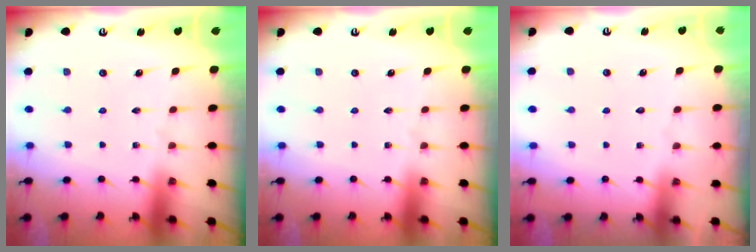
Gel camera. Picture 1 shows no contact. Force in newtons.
{"total": 0.0}
{"total": 0.8, "press": 0.8, "slide": 0.1}